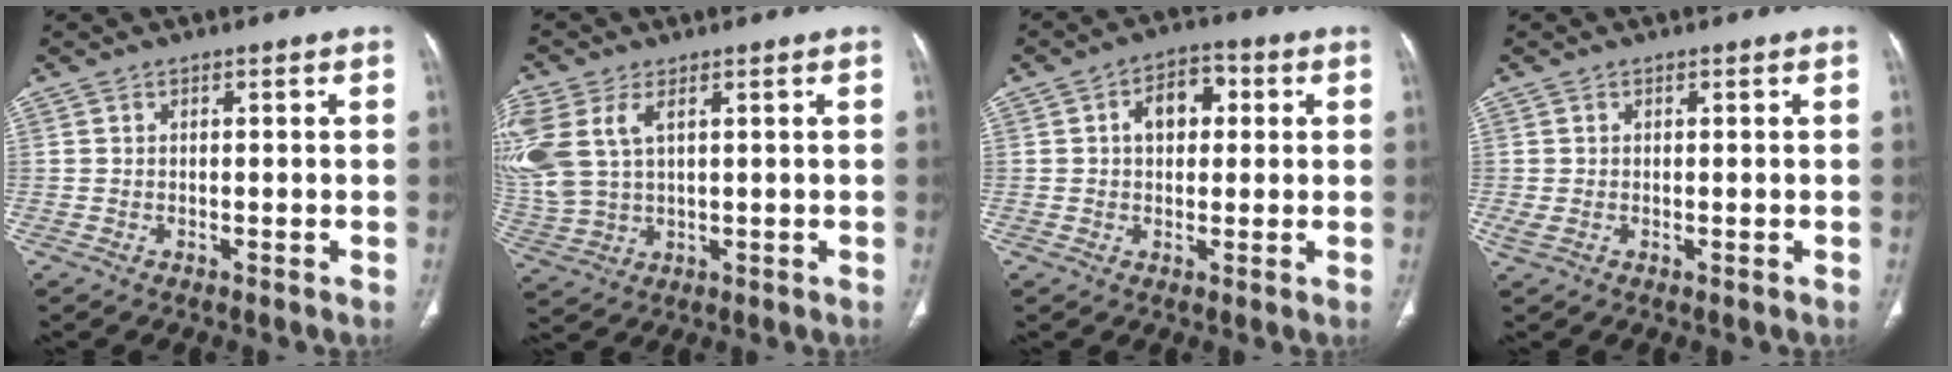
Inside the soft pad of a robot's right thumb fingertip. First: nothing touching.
{"total": 13.5, "force": [4.4, 8.1, 9.9], "torque": [-0.260, 0.000, 0.100]}
{"total": 7.2, "force": [1.4, 4.9, 5.0], "torque": [-0.056, 0.015, 0.016]}
{"total": 1.5, "force": [-0.2, 0.8, 1.2], "torque": [-0.037, -0.003, 0.000]}